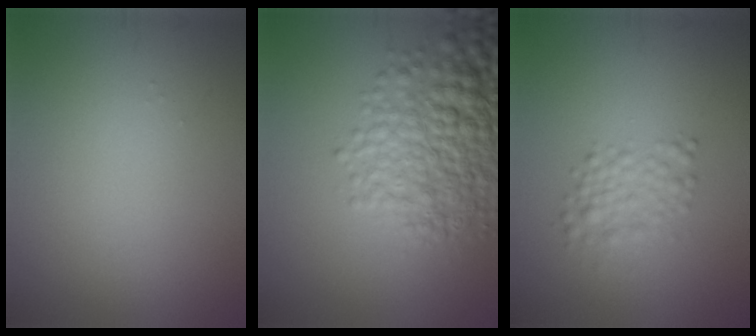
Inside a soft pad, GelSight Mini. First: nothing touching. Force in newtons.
{"total": 7.8, "press": 7.7, "slide": 0.2}
{"total": 2.4, "press": 2.4, "slide": 0.1}